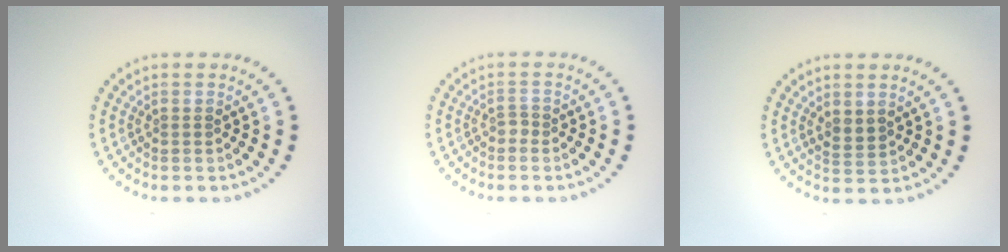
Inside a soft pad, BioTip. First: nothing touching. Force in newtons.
{"total": 0.9, "press": 0.6, "slide": 0.7}
{"total": 1.5, "press": 1.3, "slide": 0.7}